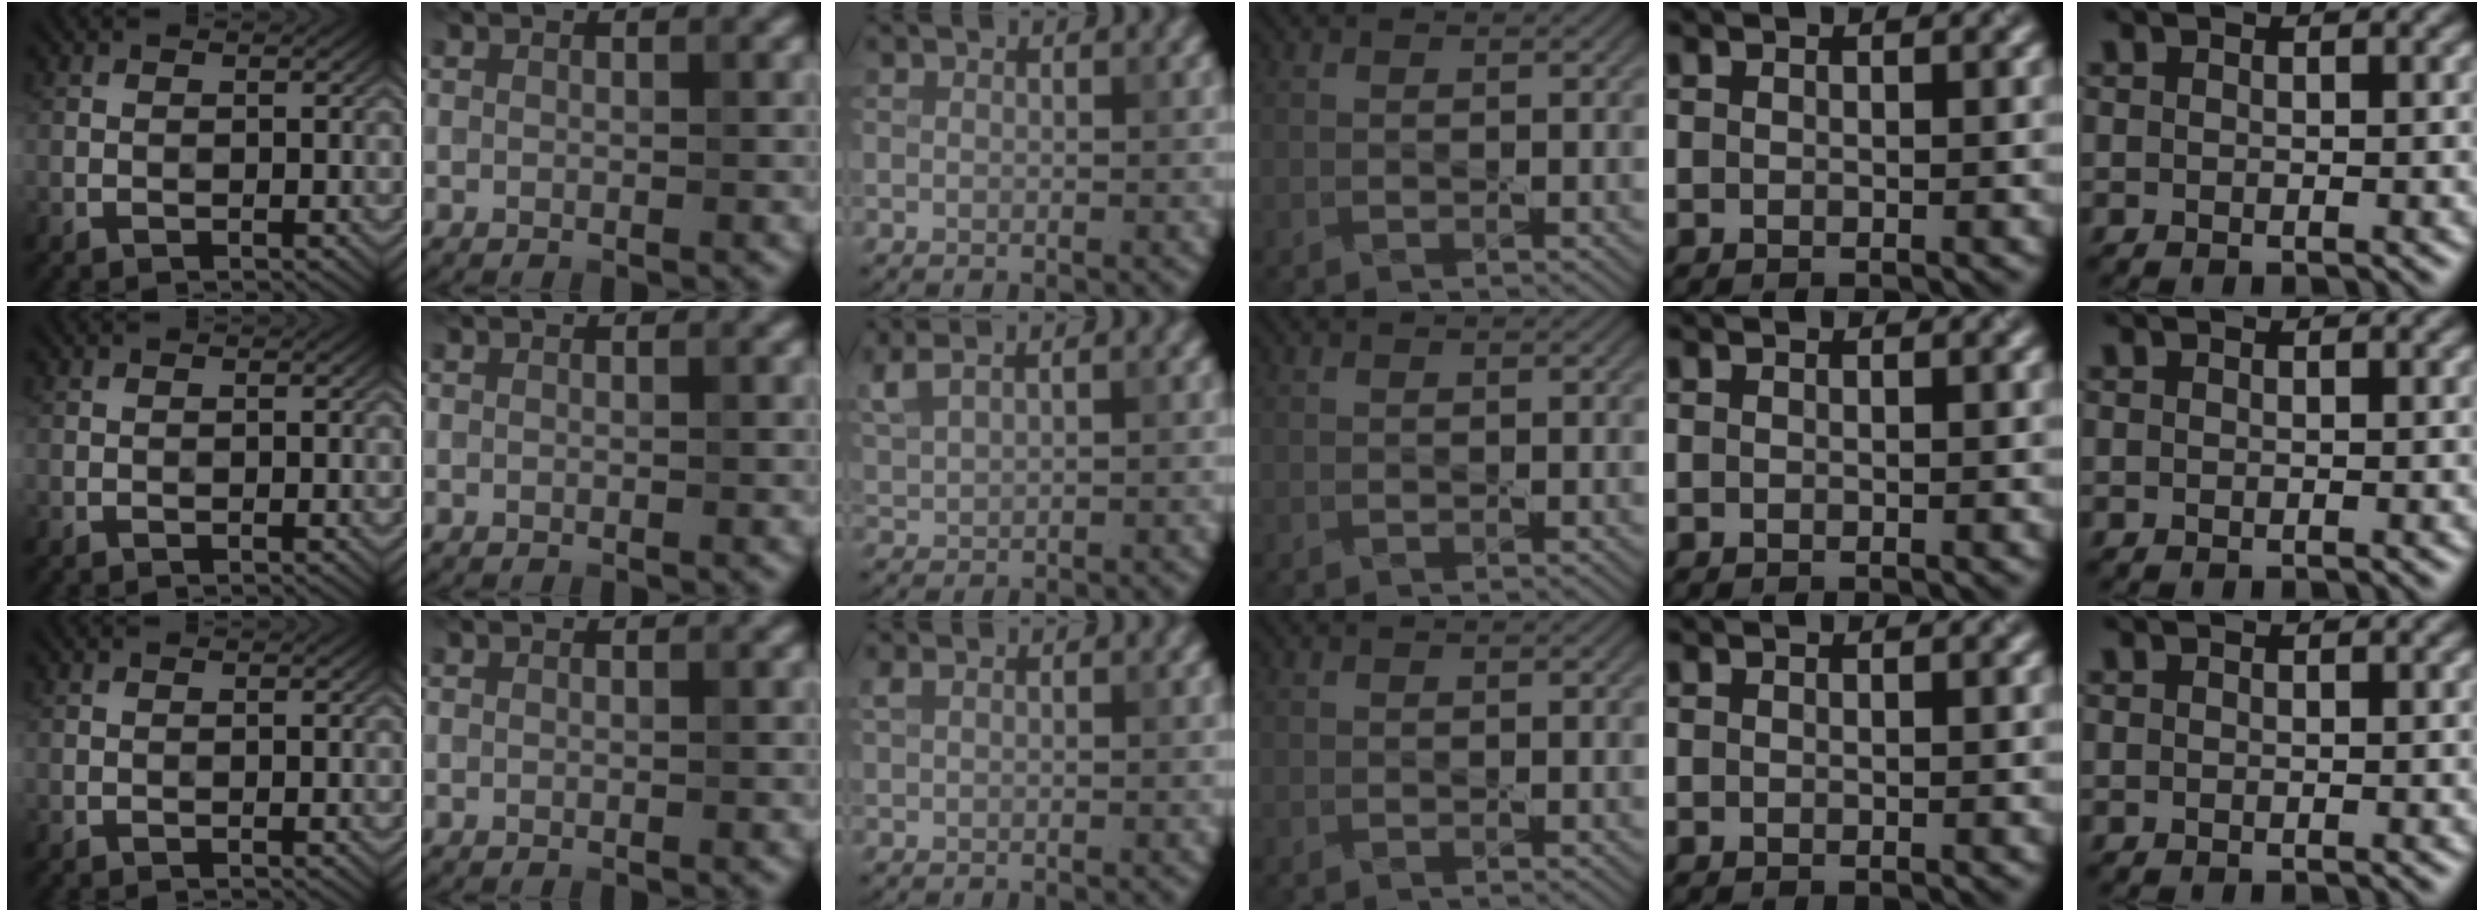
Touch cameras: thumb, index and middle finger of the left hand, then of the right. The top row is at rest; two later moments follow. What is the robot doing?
{"motion": "press", "object": "mouse"}